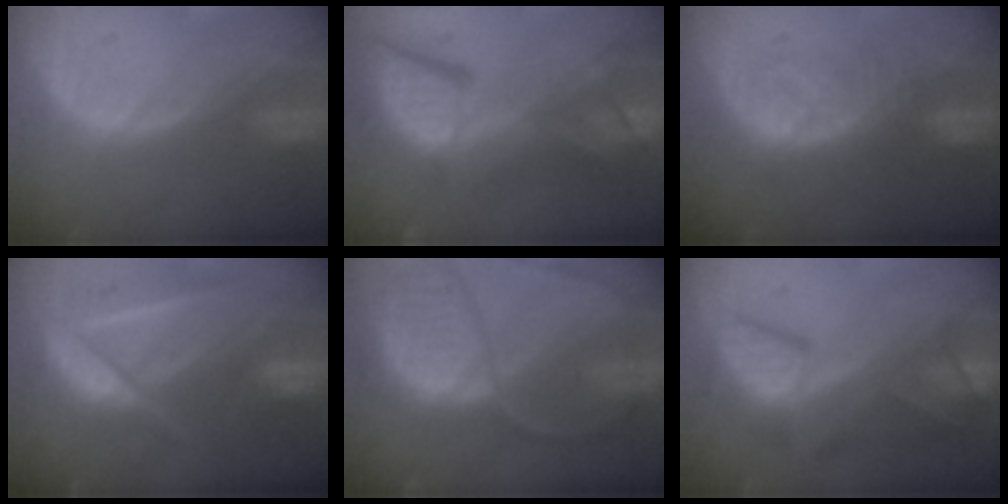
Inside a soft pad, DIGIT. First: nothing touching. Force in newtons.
{"total": 13.9, "press": 11.3, "slide": 8.0}
{"total": 8.1, "press": 7.5, "slide": 3.2}
{"total": 9.0, "press": 8.1, "slide": 3.8}
{"total": 11.0, "press": 9.2, "slide": 6.1}
{"total": 9.4, "press": 8.6, "slide": 3.8}